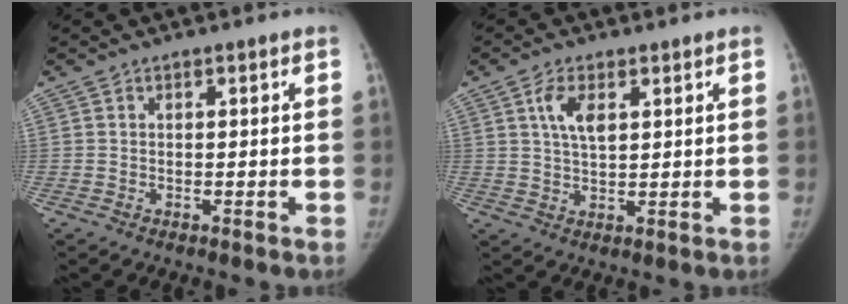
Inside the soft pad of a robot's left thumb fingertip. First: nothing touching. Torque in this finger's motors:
{"motor_torque": [2.56, 2.45, 0.87, -0.69, 0.25]}